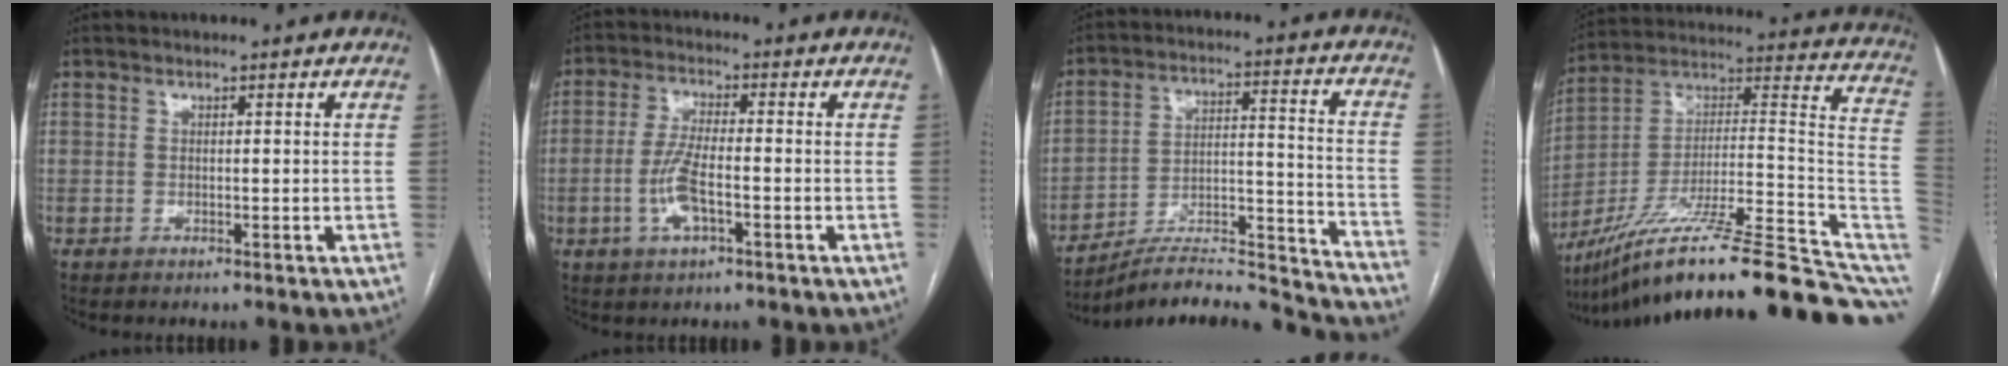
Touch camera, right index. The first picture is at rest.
{"total": 6.6, "force": [-2.1, 1.6, 6.0], "torque": [-0.129, 0.000, -0.039]}
{"total": 17.3, "force": [-16.9, -0.2, 3.9], "torque": [-0.048, 0.018, -0.249]}
{"total": 31.0, "force": [-24.0, 3.0, 19.4], "torque": [-0.204, 0.024, -0.370]}